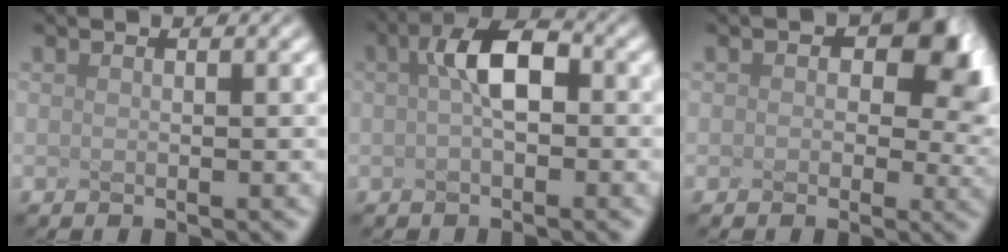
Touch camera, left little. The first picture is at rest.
{"total": 2.4, "force": [-1.0, 0.2, 2.1], "torque": [-0.071, 0.003, 0.015]}
{"total": 5.3, "force": [0.7, 3.4, 4.0], "torque": [-0.081, -0.010, 0.048]}